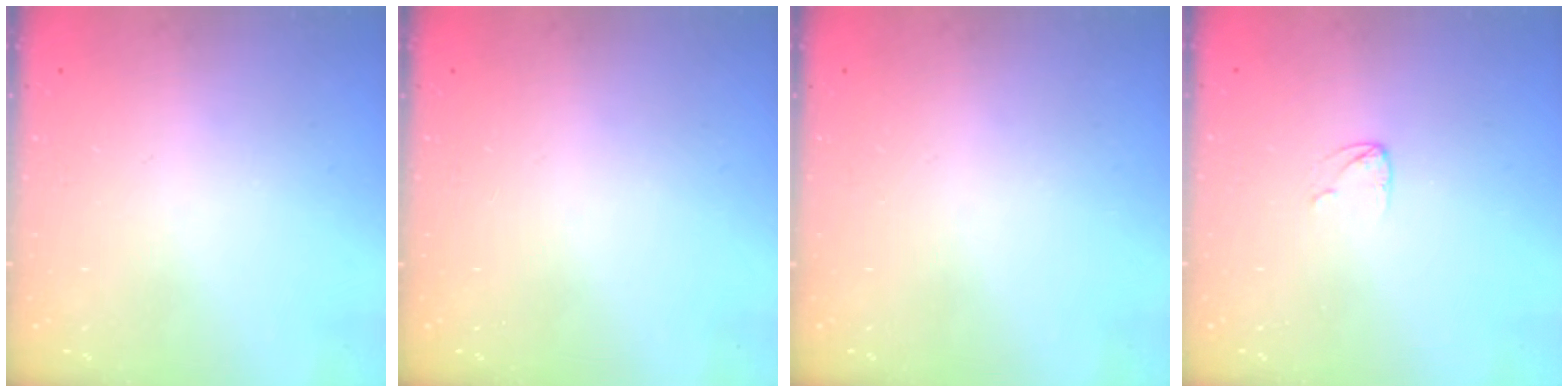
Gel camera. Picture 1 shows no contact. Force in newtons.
{"total": 0.0}
{"total": 0.0}
{"total": 3.0, "press": 2.9, "slide": 0.2}